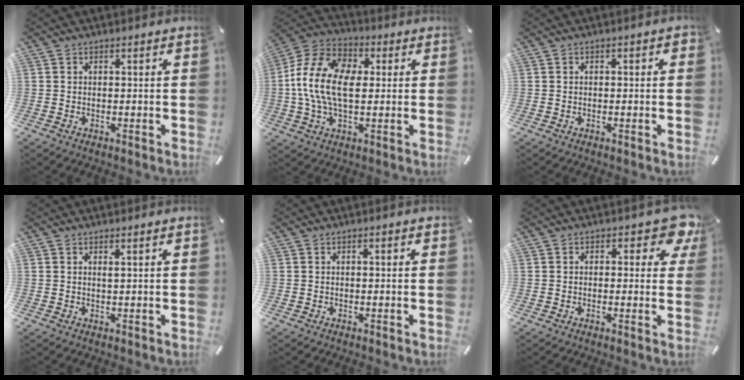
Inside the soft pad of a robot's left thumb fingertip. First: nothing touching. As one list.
[{"total": 15.0, "force": [0.0, 9.7, 11.4], "torque": [-0.251, 0.012, 0.002]}, {"total": 1.2, "force": [-0.3, 0.5, 1.0], "torque": [-0.018, 0.001, -0.006]}, {"total": 1.1, "force": [0.6, 0.0, 1.0], "torque": [-0.018, -0.002, 0.010]}, {"total": 0.9, "force": [0.1, 0.1, 0.9], "torque": [-0.016, 0.001, 0.001]}, {"total": 6.6, "force": [3.3, 3.2, 4.8], "torque": [-0.046, -0.020, 0.047]}]